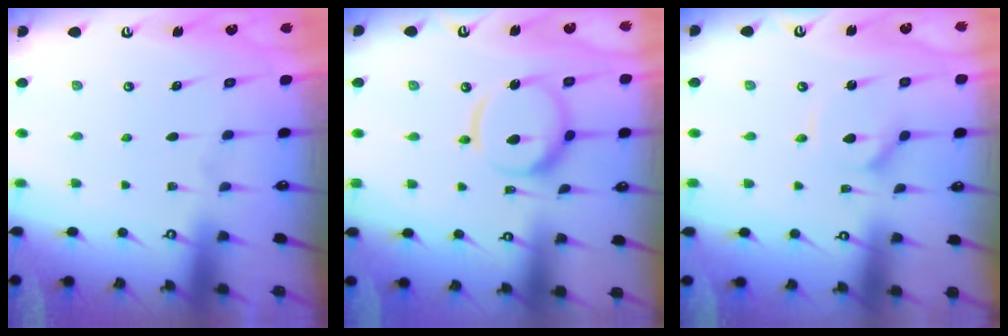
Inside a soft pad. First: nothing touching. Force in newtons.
{"total": 13.2, "press": 13.1, "slide": 1.3}
{"total": 2.5, "press": 2.5, "slide": 0.4}